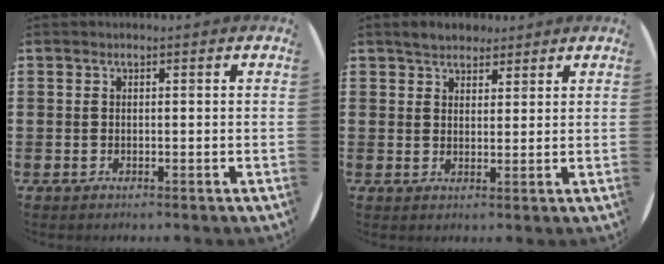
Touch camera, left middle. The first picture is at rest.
{"total": 3.1, "force": [2.9, 1.2, 0.4], "torque": [-0.007, 0.002, 0.054]}